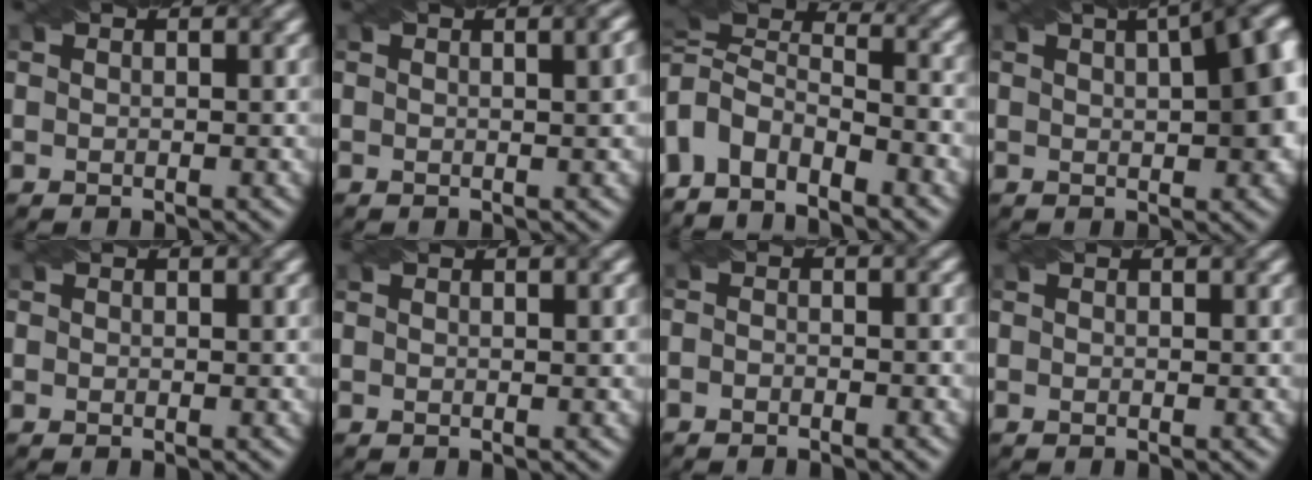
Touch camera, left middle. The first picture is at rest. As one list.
[{"total": 2.9, "force": [0.6, 1.0, 2.6], "torque": [-0.014, 0.011, 0.002]}, {"total": 7.1, "force": [-3.1, 4.2, 4.9], "torque": [-0.091, 0.001, -0.063]}, {"total": 7.6, "force": [1.5, 2.5, 7.0], "torque": [-0.066, 0.020, 0.017]}, {"total": 0.0}, {"total": 0.7, "force": [0.1, 0.1, 0.7], "torque": [-0.009, 0.002, 0.002]}, {"total": 1.9, "force": [-1.4, 0.7, 1.0], "torque": [-0.013, 0.002, -0.023]}, {"total": 0.0}]